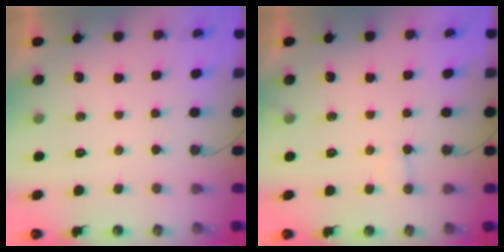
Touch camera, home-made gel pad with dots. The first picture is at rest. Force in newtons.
{"total": 5.9, "press": 5.9, "slide": 0.4}